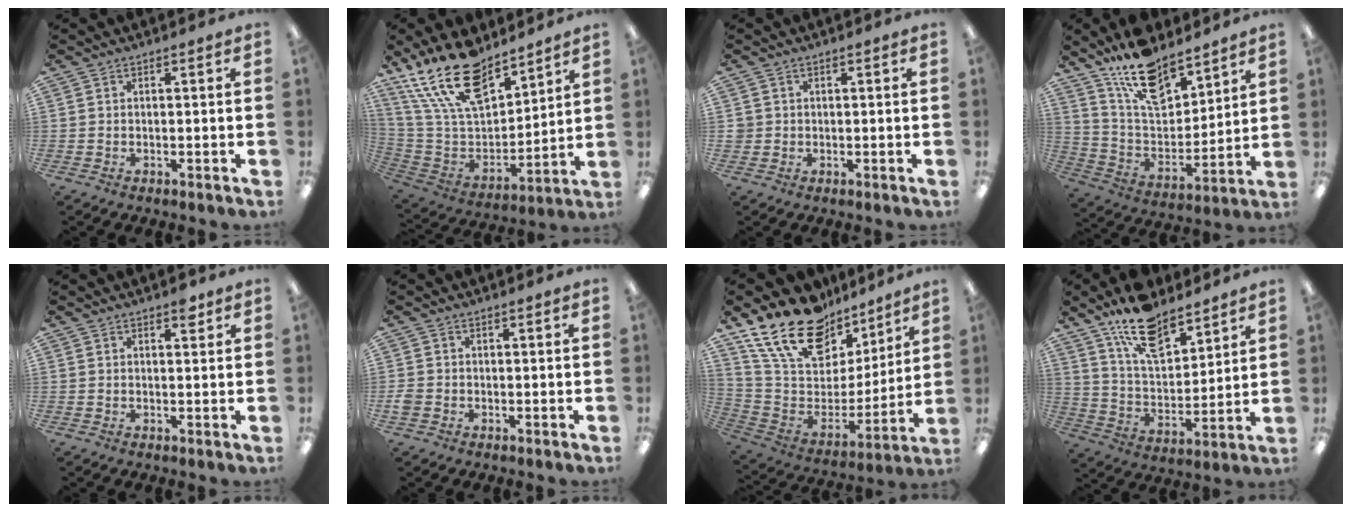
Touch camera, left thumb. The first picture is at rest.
{"total": 22.3, "force": [15.8, 10.4, 11.8], "torque": [-0.238, -0.094, 0.284]}
{"total": 1.6, "force": [0.3, 1.6, 0.2], "torque": [-0.005, 0.002, 0.005]}
{"total": 15.9, "force": [12.5, 6.8, 7.1], "torque": [-0.133, -0.077, 0.228]}
{"total": 2.6, "force": [1.8, 1.1, 1.5], "torque": [-0.010, -0.007, 0.025]}
{"total": 1.9, "force": [-0.5, 1.7, 0.8], "torque": [-0.011, 0.003, -0.008]}
{"total": 22.5, "force": [16.7, 11.4, 9.8], "torque": [-0.183, -0.111, 0.307]}
{"total": 14.7, "force": [11.0, 6.5, 7.2], "torque": [-0.124, -0.060, 0.200]}